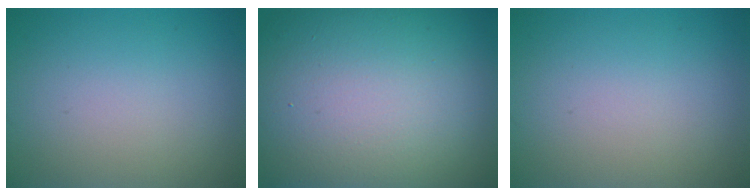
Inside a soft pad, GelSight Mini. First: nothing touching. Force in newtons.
{"total": 19.8, "press": 19.8, "slide": 1.3}
{"total": 0.0}